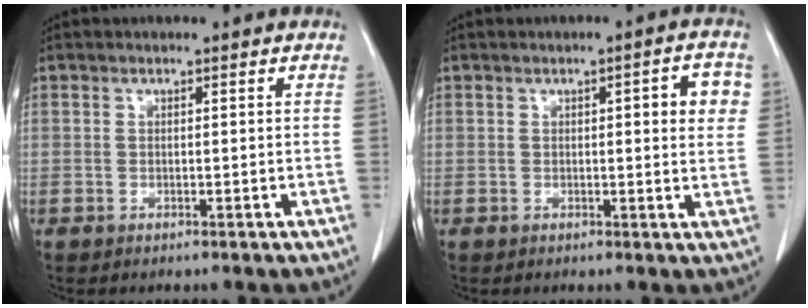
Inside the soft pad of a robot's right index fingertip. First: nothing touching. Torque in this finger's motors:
{"motor_torque": [0.11, 0.07, 0.07, 0.03]}